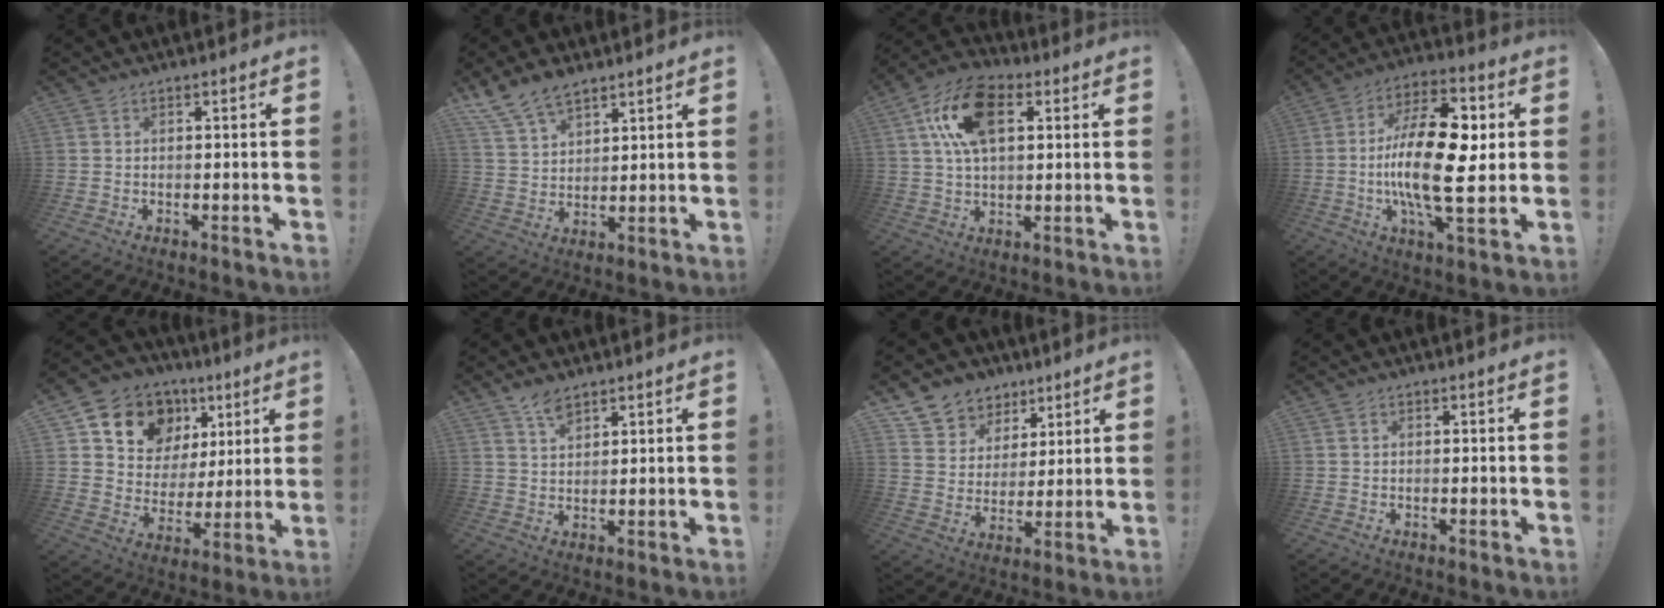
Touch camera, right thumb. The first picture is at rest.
{"total": 9.9, "force": [7.7, 4.8, 3.9], "torque": [-0.076, -0.045, 0.152]}
{"total": 16.9, "force": [5.5, 9.8, 12.7], "torque": [-0.221, 0.007, 0.099]}
{"total": 22.3, "force": [-1.0, 8.7, 20.5], "torque": [-0.369, -0.004, -0.022]}
{"total": 14.0, "force": [7.8, 10.6, 4.7], "torque": [-0.077, -0.048, 0.159]}
{"total": 4.7, "force": [3.6, 1.9, 2.4], "torque": [-0.043, -0.020, 0.066]}
{"total": 8.8, "force": [5.2, 7.0, 1.2], "torque": [-0.017, -0.044, 0.107]}
{"total": 0.0}